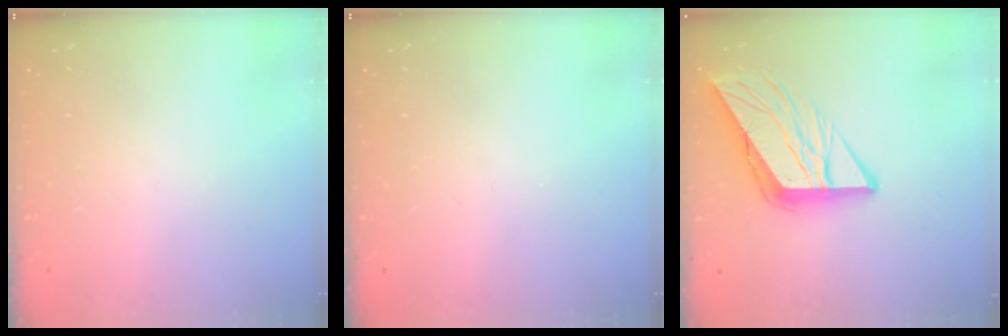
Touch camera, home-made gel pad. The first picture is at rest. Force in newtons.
{"total": 0.0}
{"total": 12.2, "press": 12.2, "slide": 1.4}